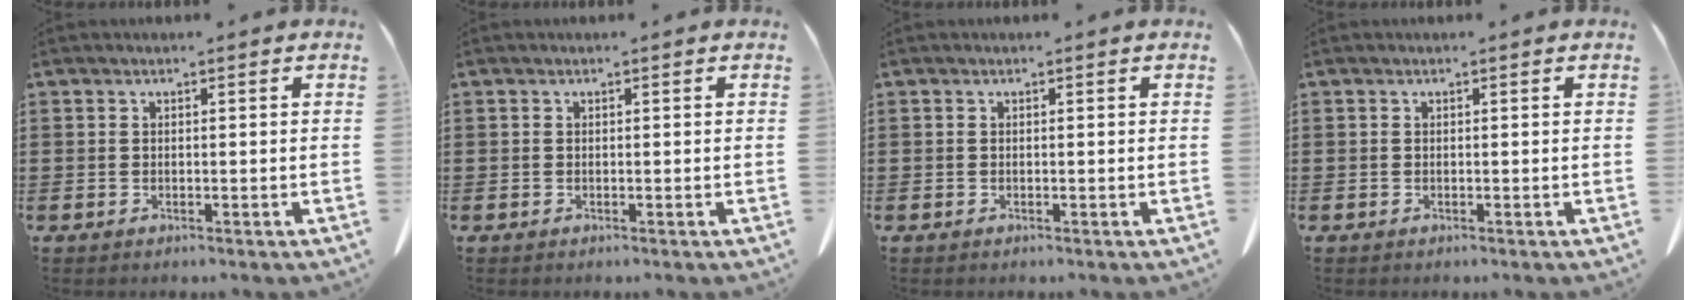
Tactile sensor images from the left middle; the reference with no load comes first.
{"total": 0.0}
{"total": 0.0}
{"total": 0.0}